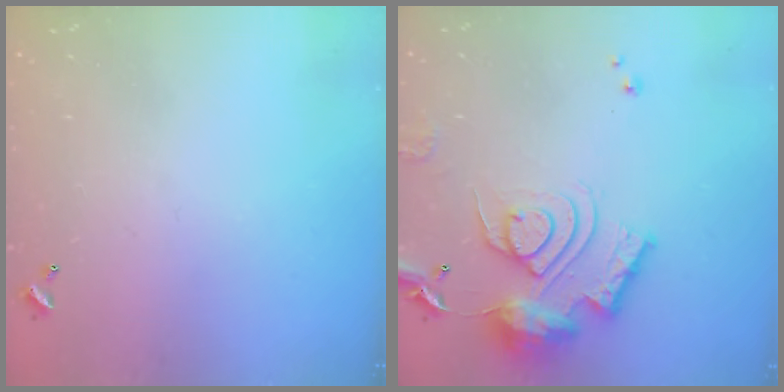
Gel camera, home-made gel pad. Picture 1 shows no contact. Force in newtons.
{"total": 15.8, "press": 15.8, "slide": 1.0}